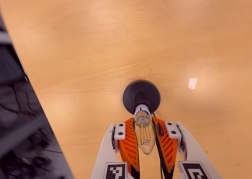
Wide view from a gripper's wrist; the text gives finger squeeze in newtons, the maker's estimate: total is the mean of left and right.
{"total": 21.1, "left": 20.4, "right": 21.8}